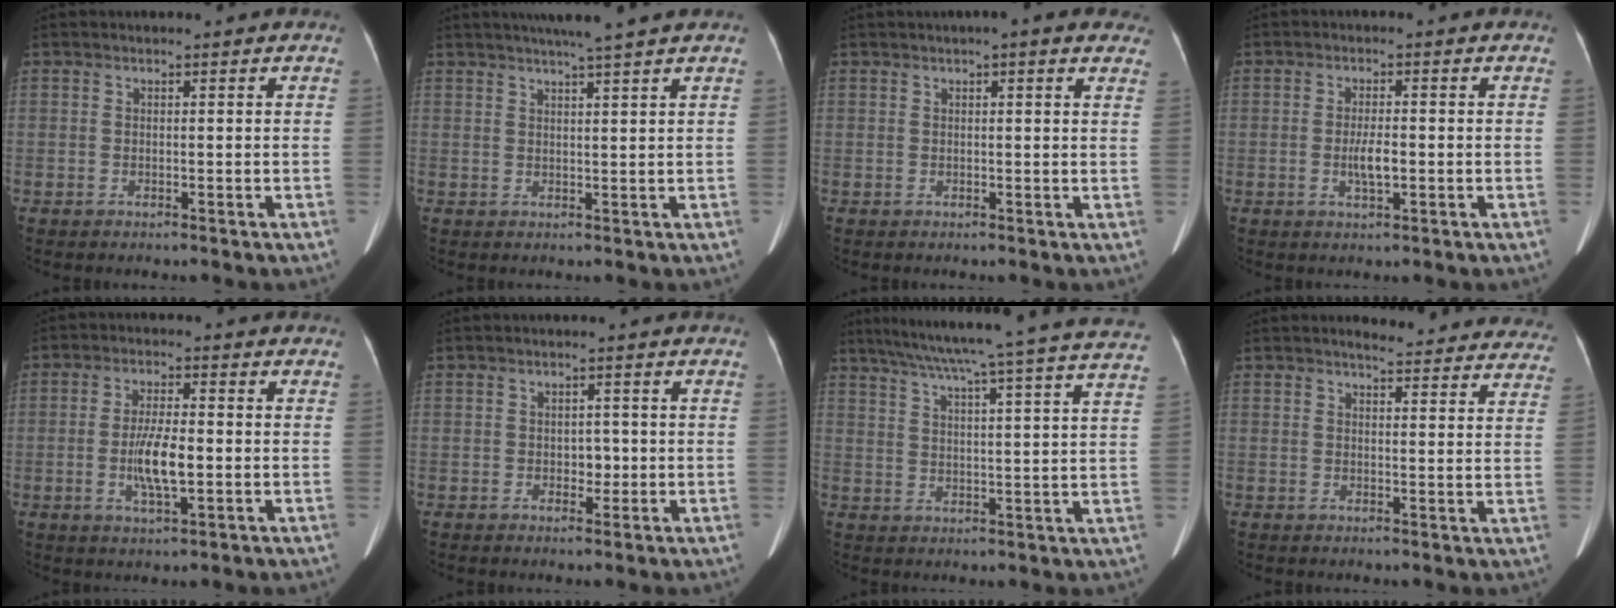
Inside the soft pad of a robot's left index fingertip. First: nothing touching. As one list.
[{"total": 6.3, "force": [5.2, -1.1, 3.5], "torque": [-0.054, 0.011, 0.070]}, {"total": 5.4, "force": [3.8, 1.0, 3.8], "torque": [-0.035, 0.017, 0.034]}, {"total": 3.1, "force": [-0.7, 0.7, 3.0], "torque": [-0.060, -0.001, -0.012]}, {"total": 6.5, "force": [-1.2, 1.4, 6.2], "torque": [-0.124, -0.002, -0.021]}, {"total": 2.1, "force": [-0.4, 1.4, 1.5], "torque": [-0.018, 0.004, -0.004]}, {"total": 27.6, "force": [24.2, -1.0, 13.2], "torque": [-0.219, -0.024, 0.307]}, {"total": 17.3, "force": [16.4, 3.4, 4.5], "torque": [-0.028, -0.034, 0.170]}]